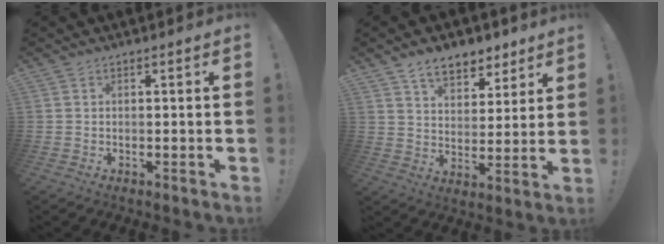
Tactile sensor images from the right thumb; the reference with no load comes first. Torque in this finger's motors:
{"motor_torque": [-0.38, 0.80, 0.77, 0.68, 0.02]}